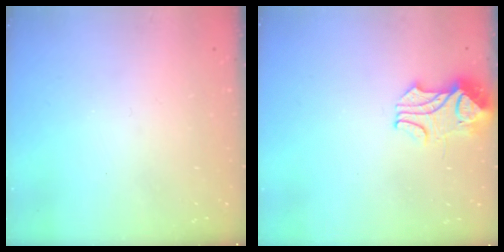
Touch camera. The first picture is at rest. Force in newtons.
{"total": 2.0, "press": 1.9, "slide": 0.8}